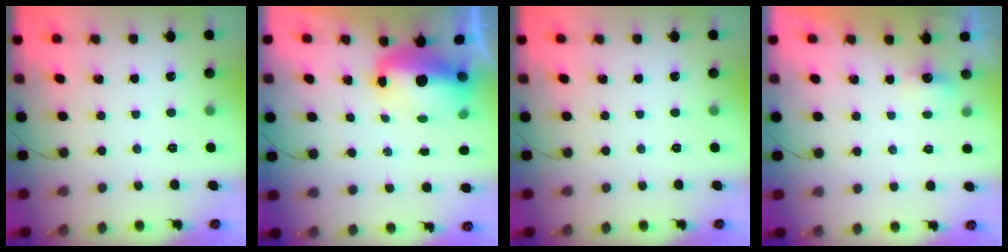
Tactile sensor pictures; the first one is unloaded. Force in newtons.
{"total": 11.0, "press": 10.7, "slide": 2.5}
{"total": 0.0}
{"total": 1.7, "press": 1.5, "slide": 0.7}